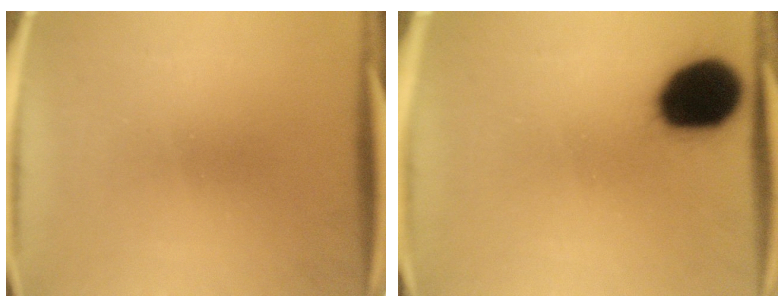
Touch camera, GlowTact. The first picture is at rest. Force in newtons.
{"total": 19.2}